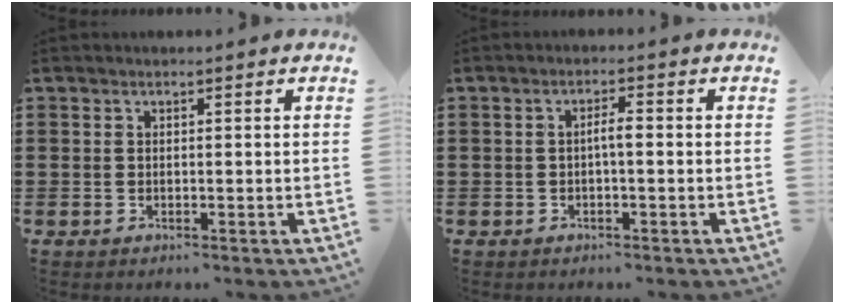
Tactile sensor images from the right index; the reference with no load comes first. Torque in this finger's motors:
{"motor_torque": [0.58, -0.45, 0.06, 0.07]}